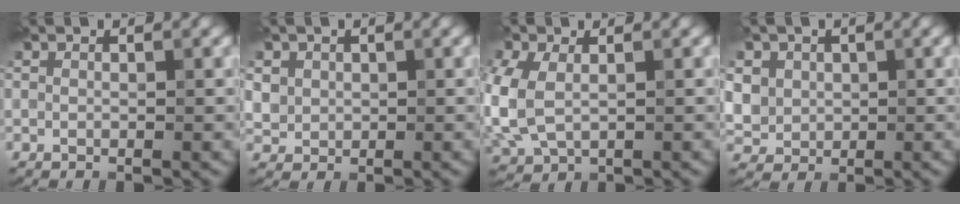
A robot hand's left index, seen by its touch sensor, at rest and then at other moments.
{"total": 2.3, "force": [0.7, 2.1, 0.7], "torque": [-0.027, -0.001, 0.029]}
{"total": 6.6, "force": [-0.6, 4.5, 4.7], "torque": [-0.138, -0.015, -0.003]}
{"total": 6.2, "force": [2.0, 5.2, 2.7], "torque": [-0.071, 0.014, 0.030]}